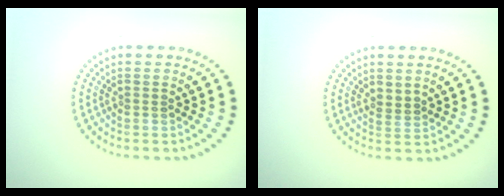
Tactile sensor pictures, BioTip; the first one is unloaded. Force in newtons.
{"total": 1.1, "press": 1.0, "slide": 0.5}